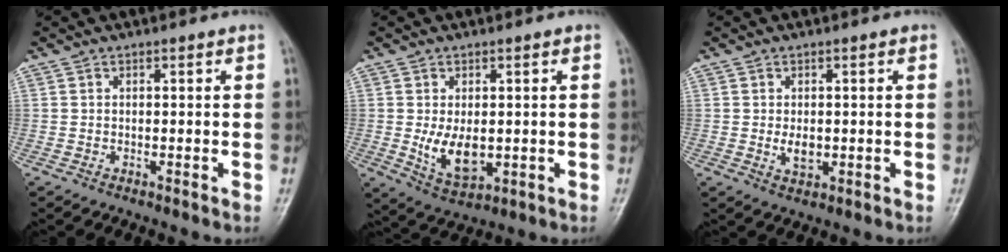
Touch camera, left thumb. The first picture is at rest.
{"total": 7.1, "force": [-0.5, 4.2, 5.7], "torque": [-0.084, -0.017, 0.005]}
{"total": 2.8, "force": [-0.2, 1.9, 2.2], "torque": [-0.028, -0.005, 0.000]}